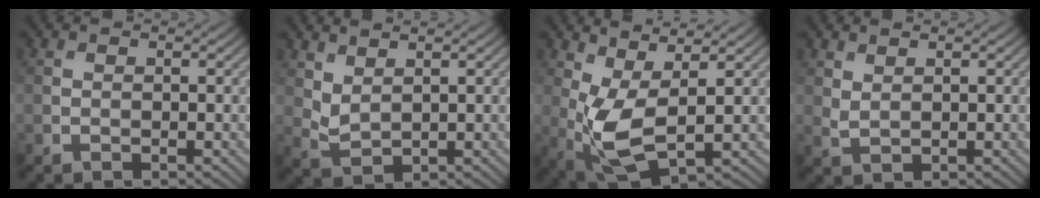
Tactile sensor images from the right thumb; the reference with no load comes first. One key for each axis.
{"total": 2.7, "fx": 1.9, "fy": 1.0, "fz": 1.6, "tx": -0.047, "ty": -0.002, "tz": 0.048}
{"total": 7.0, "fx": 0.8, "fy": 2.8, "fz": 6.4, "tx": -0.150, "ty": 0.001, "tz": 0.014}
{"total": 1.4, "fx": 1.2, "fy": 0.3, "fz": 0.8, "tx": -0.025, "ty": -0.002, "tz": 0.029}